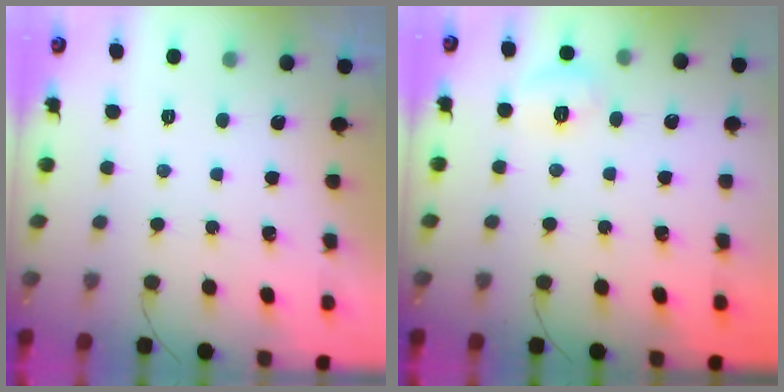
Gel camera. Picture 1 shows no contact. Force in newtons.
{"total": 5.1, "press": 4.9, "slide": 1.3}